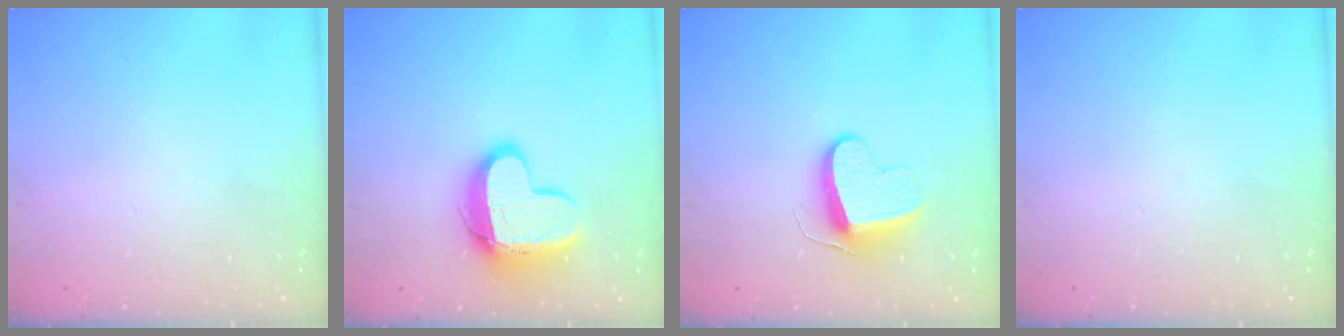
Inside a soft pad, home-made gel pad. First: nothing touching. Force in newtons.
{"total": 12.8, "press": 12.7, "slide": 1.4}
{"total": 11.2, "press": 11.1, "slide": 0.8}
{"total": 0.0}